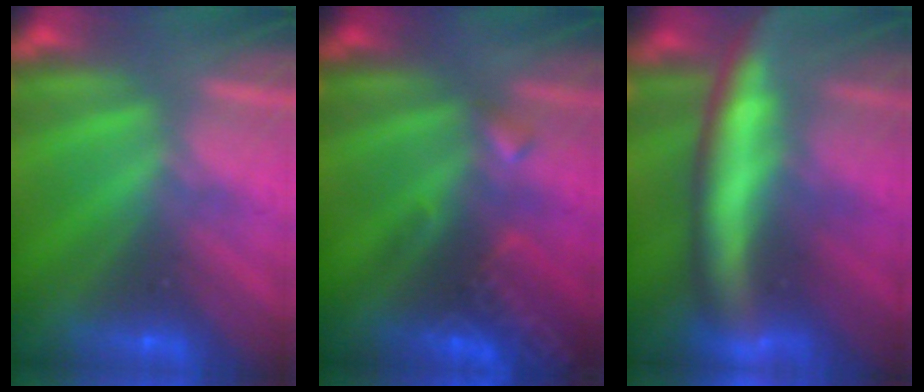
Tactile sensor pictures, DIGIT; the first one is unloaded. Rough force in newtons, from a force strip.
{"total": 2.6}
{"total": 6.4}